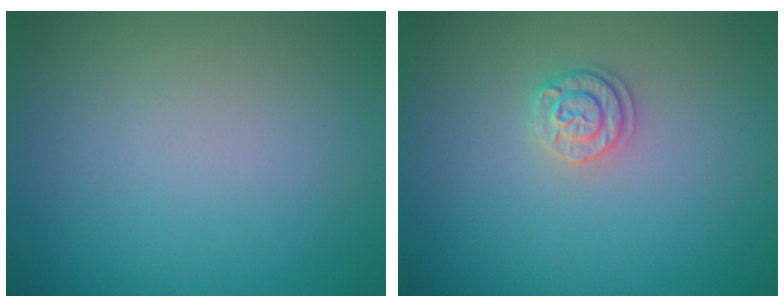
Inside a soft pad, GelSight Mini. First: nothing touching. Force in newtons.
{"total": 1.7, "press": 1.7, "slide": 0.5}